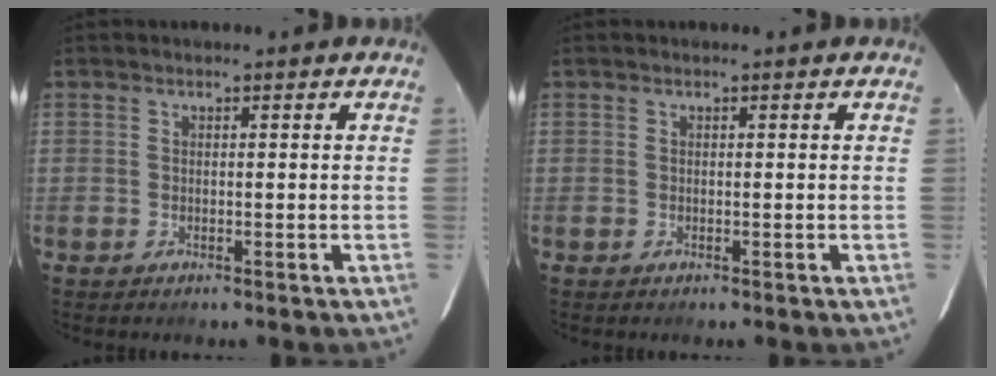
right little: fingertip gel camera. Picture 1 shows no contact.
{"total": 0.0}